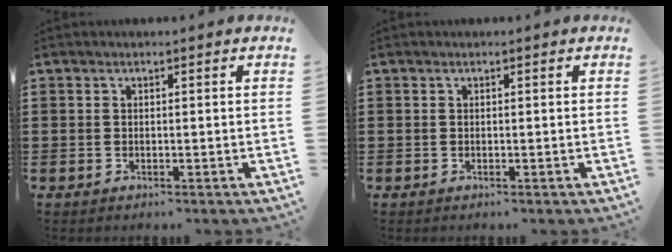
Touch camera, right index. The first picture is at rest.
{"total": 0.0}